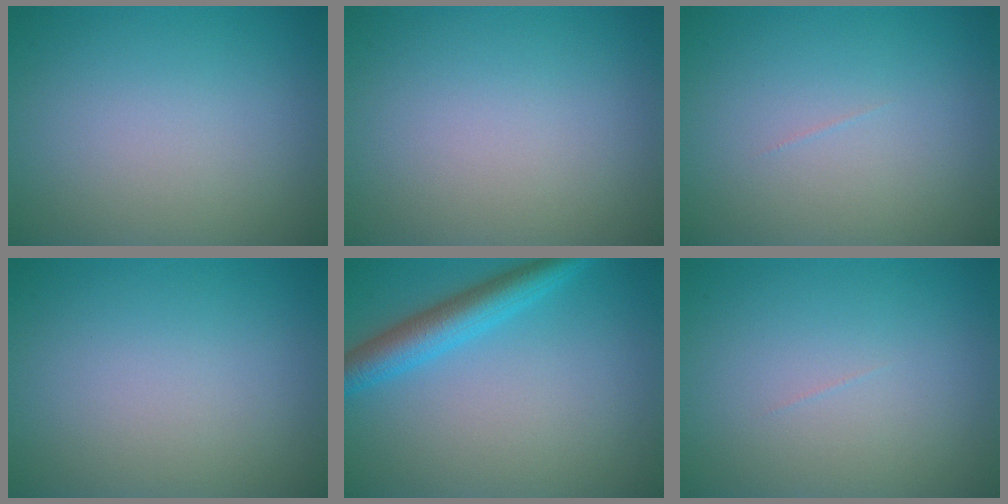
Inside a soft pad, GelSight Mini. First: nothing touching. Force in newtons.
{"total": 0.0}
{"total": 0.0}
{"total": 0.0}
{"total": 4.2, "press": 4.2, "slide": 0.1}
{"total": 0.0}